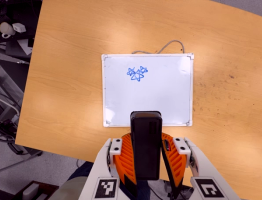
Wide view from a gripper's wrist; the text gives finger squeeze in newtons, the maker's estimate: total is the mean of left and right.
{"total": 9.2, "left": 7.4, "right": 11.0}